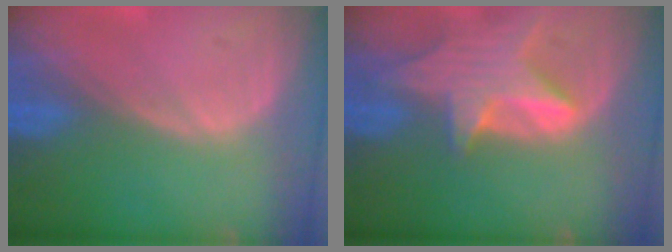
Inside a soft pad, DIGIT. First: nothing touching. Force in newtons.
{"total": 8.0, "press": 7.3, "slide": 3.2}